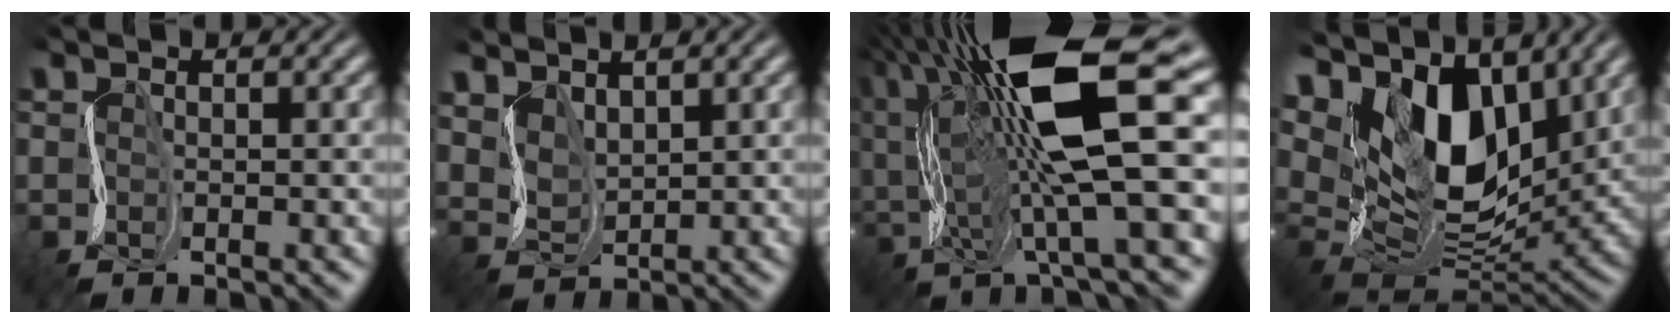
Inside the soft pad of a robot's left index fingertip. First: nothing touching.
{"total": 3.3, "force": [2.9, 1.4, 0.6], "torque": [-0.029, 0.003, 0.067]}
{"total": 14.4, "force": [3.5, 3.6, 13.4], "torque": [-0.241, 0.013, 0.064]}
{"total": 13.6, "force": [7.4, 7.3, 8.8], "torque": [-0.155, 0.015, 0.122]}